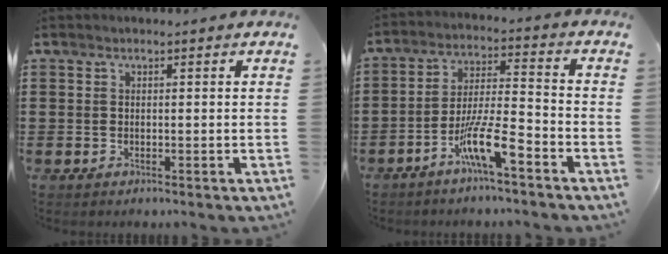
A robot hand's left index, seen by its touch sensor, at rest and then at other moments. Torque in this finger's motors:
{"motor_torque": [1.25, 0.89, 0.38, 0.12]}